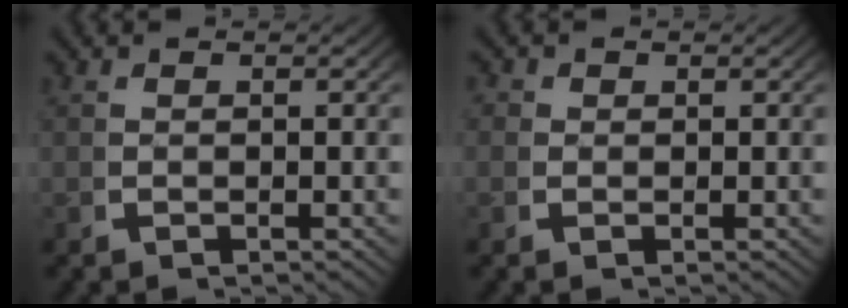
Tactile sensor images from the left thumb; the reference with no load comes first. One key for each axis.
{"total": 1.3, "fx": 0.2, "fy": 1.3, "fz": 0.2, "tx": -0.009, "ty": -0.009, "tz": 0.001}